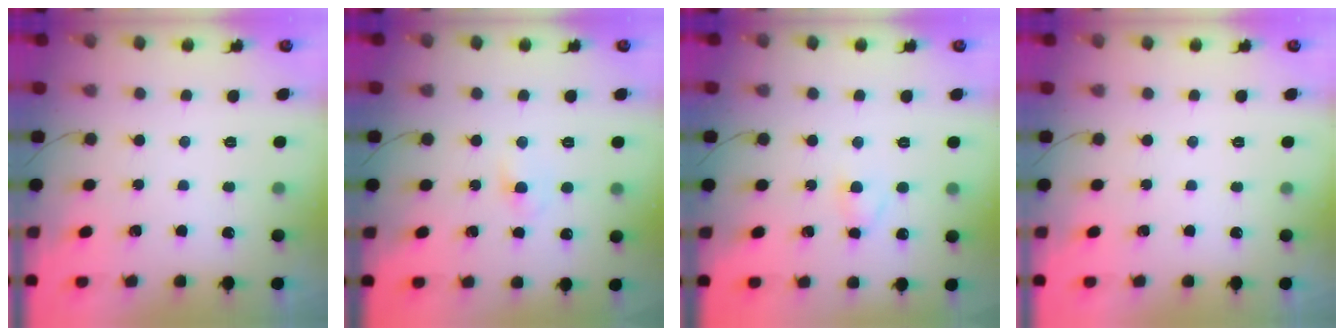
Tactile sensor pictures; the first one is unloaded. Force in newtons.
{"total": 2.3, "press": 2.1, "slide": 0.8}
{"total": 2.8, "press": 2.6, "slide": 1.1}
{"total": 0.0}